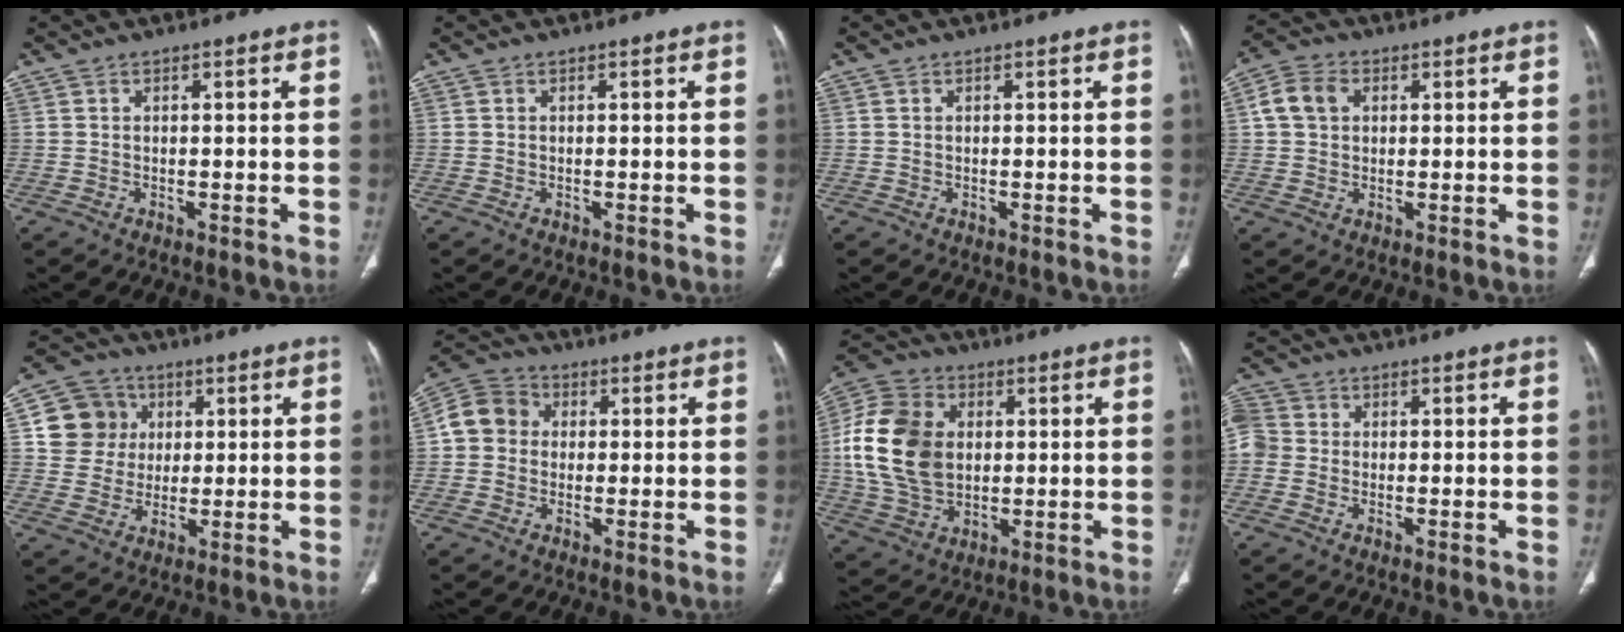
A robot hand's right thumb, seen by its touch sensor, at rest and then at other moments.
{"total": 0.0}
{"total": 0.0}
{"total": 6.0, "force": [1.4, 4.7, 3.5], "torque": [-0.063, 0.010, 0.024]}
{"total": 10.1, "force": [2.4, 9.4, 2.7], "torque": [-0.022, 0.003, 0.040]}
{"total": 7.7, "force": [0.5, 6.9, 3.5], "torque": [-0.054, 0.023, -0.005]}
{"total": 17.6, "force": [1.8, 12.9, 11.8], "torque": [-0.218, 0.007, 0.034]}
{"total": 6.0, "force": [-0.4, 5.4, 2.6], "torque": [-0.060, 0.016, -0.014]}